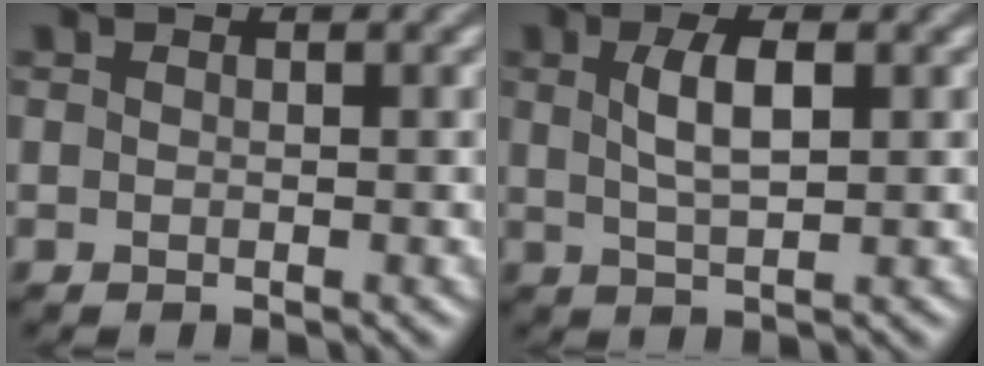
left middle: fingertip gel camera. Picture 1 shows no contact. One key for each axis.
{"total": 3.3, "fx": 0.9, "fy": 1.0, "fz": 3.0, "tx": -0.058, "ty": 0.005, "tz": 0.018}